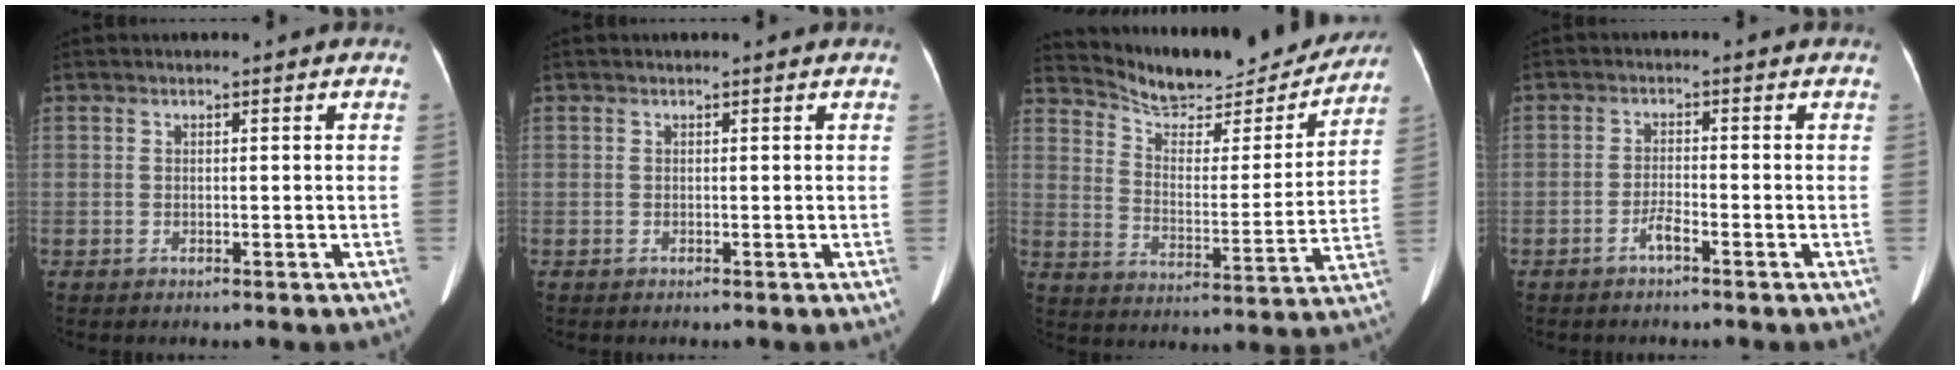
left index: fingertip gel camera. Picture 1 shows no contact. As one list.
[{"total": 0.0}, {"total": 18.5, "force": [17.5, 3.5, 4.7], "torque": [-0.074, -0.025, 0.250]}, {"total": 1.9, "force": [-1.4, 0.1, 1.4], "torque": [-0.029, 0.000, -0.027]}]